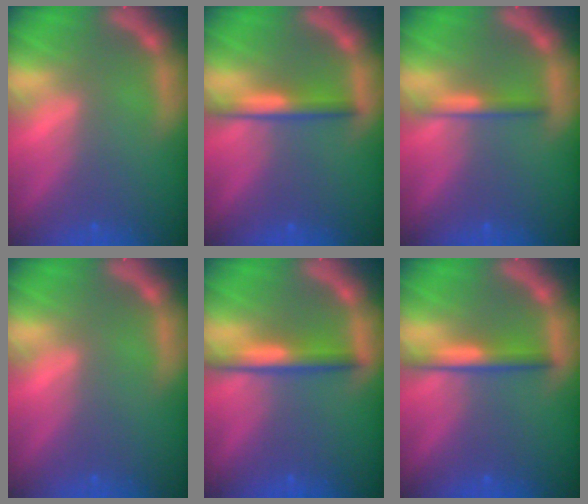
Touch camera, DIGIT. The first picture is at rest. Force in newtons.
{"total": 3.0}
{"total": 1.9}
{"total": 0.0}
{"total": 3.5}
{"total": 3.0}